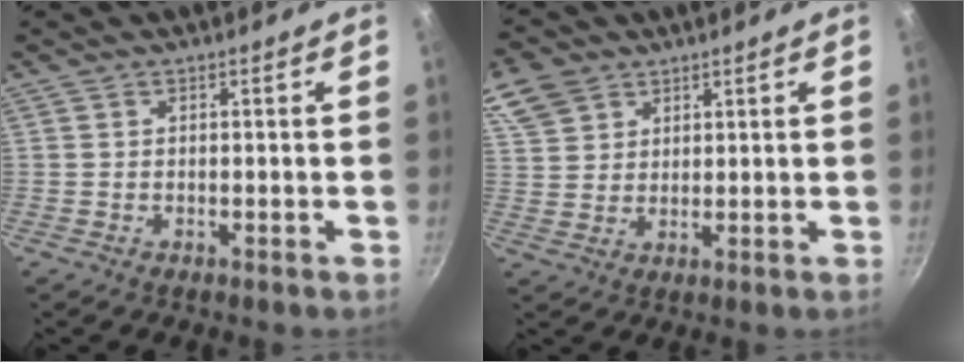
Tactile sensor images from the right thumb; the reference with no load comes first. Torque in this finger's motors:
{"motor_torque": [-1.32, 1.21, 0.06, 0.03, 0.31]}